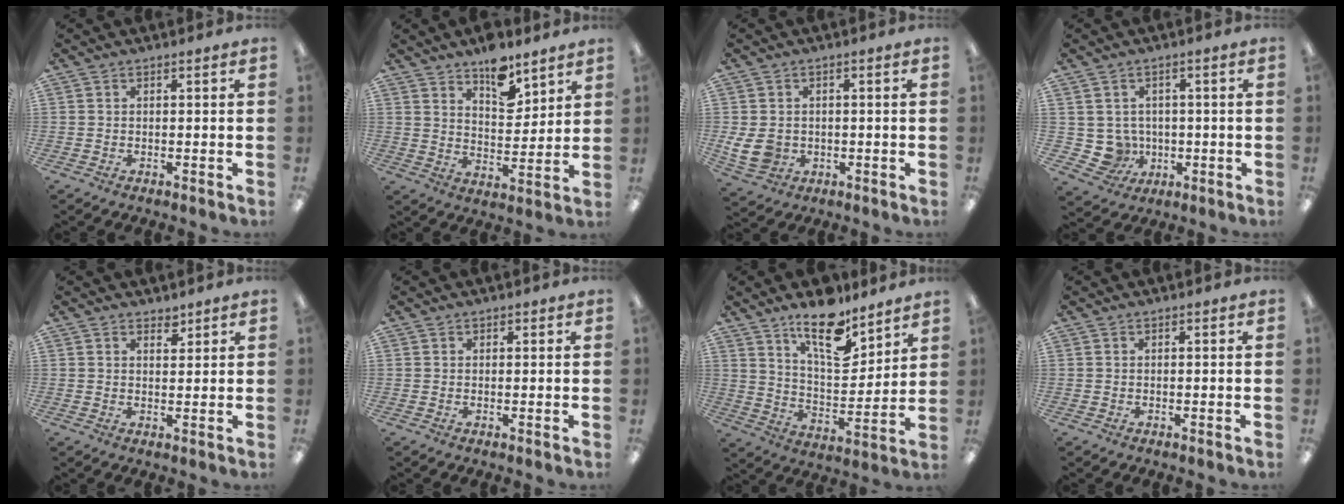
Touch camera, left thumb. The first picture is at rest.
{"total": 10.0, "force": [7.7, 4.4, 4.7], "torque": [-0.052, -0.052, 0.132]}
{"total": 6.8, "force": [-0.6, 5.8, 3.5], "torque": [-0.067, 0.006, -0.007]}
{"total": 6.2, "force": [0.2, 6.0, 1.3], "torque": [-0.054, -0.003, 0.013]}
{"total": 2.5, "force": [2.1, 1.1, 0.6], "torque": [0.002, -0.013, 0.037]}
{"total": 0.7, "force": [0.4, 0.6, -0.1], "torque": [0.001, 0.003, 0.007]}
{"total": 15.2, "force": [11.0, 6.0, 8.6], "torque": [-0.129, -0.068, 0.190]}
{"total": 0.0}